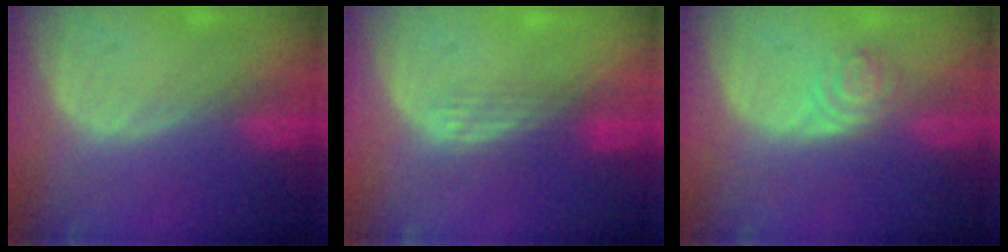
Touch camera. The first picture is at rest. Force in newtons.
{"total": 2.9, "press": 2.5, "slide": 1.5}
{"total": 4.0, "press": 3.5, "slide": 2.0}